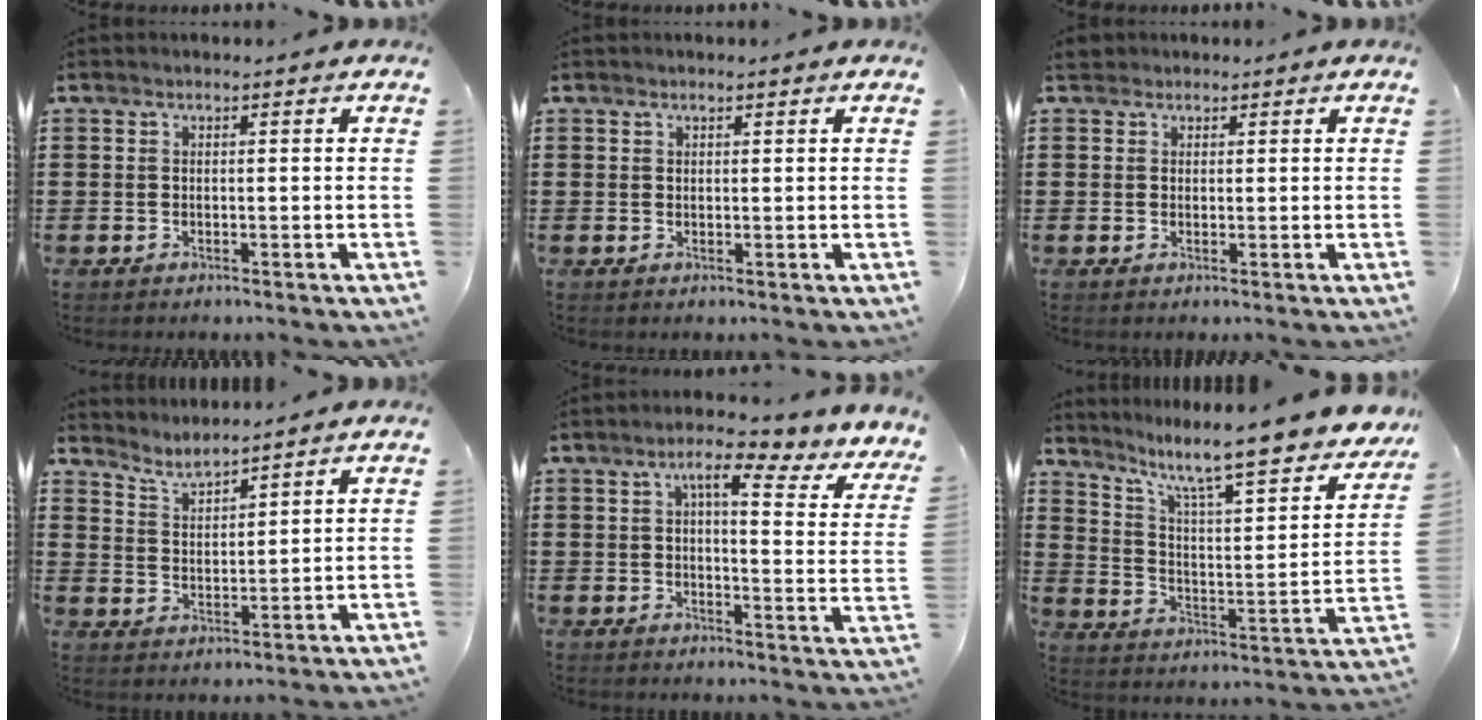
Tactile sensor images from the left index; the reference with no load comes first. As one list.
[{"total": 0.8, "force": [0.6, 0.4, 0.2], "torque": [-0.005, 0.003, 0.013]}, {"total": 2.2, "force": [1.6, 1.5, 0.2], "torque": [-0.013, 0.011, 0.031]}, {"total": 3.8, "force": [3.8, 0.1, 0.7], "torque": [-0.027, -0.014, 0.067]}, {"total": 7.0, "force": [4.9, 1.0, 5.0], "torque": [-0.091, -0.021, 0.075]}, {"total": 8.8, "force": [7.2, 0.3, 5.0], "torque": [-0.119, -0.061, 0.111]}]